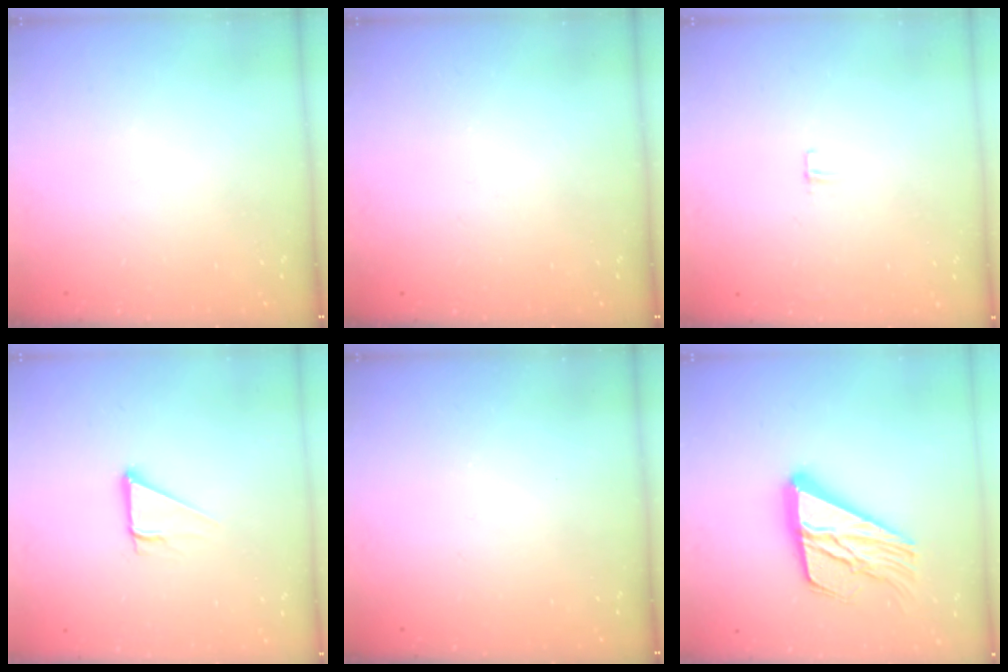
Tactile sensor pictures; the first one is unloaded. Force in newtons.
{"total": 0.0}
{"total": 3.2, "press": 3.2, "slide": 0.2}
{"total": 3.2, "press": 3.2, "slide": 0.2}
{"total": 0.0}
{"total": 18.2, "press": 18.1, "slide": 1.8}